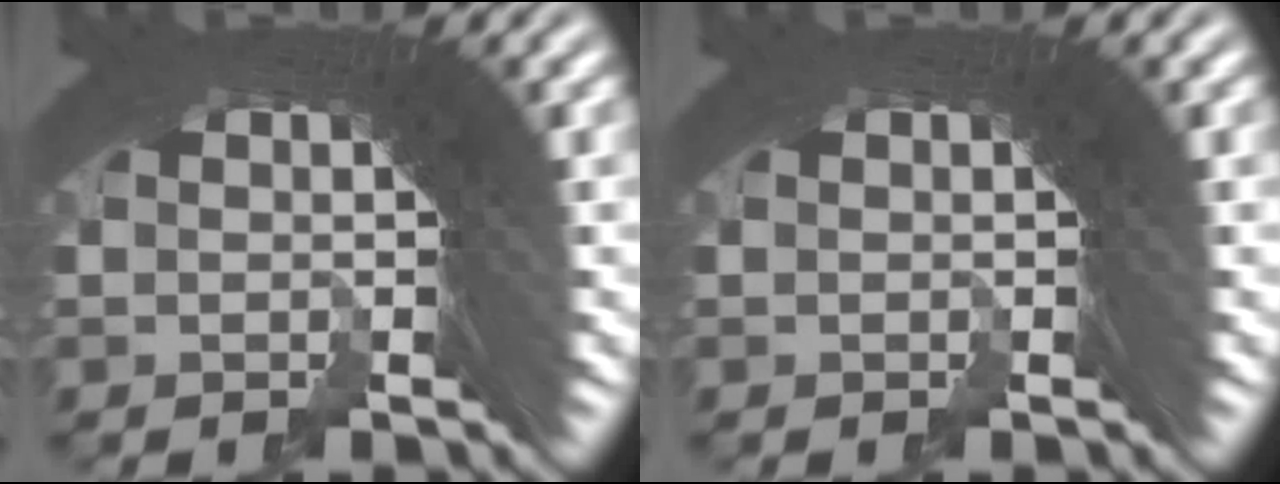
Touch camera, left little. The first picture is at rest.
{"total": 0.0}